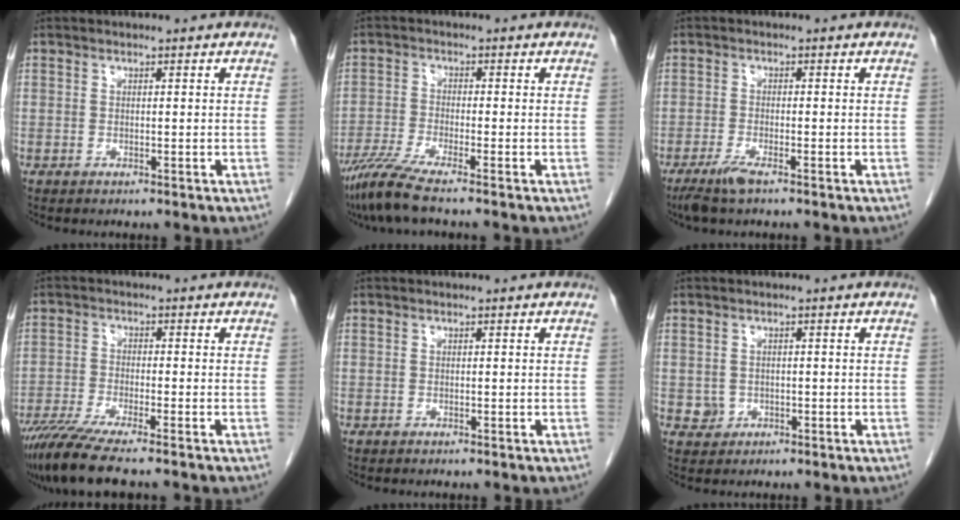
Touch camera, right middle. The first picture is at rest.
{"total": 6.4, "force": [-5.2, -0.8, 3.8], "torque": [-0.073, -0.023, -0.100]}
{"total": 3.2, "force": [-2.3, 0.2, 2.3], "torque": [-0.054, -0.008, -0.046]}
{"total": 8.6, "force": [-6.9, -0.2, 5.1], "torque": [-0.085, -0.025, -0.119]}
{"total": 0.0}
{"total": 1.7, "force": [-0.3, 1.6, 0.4], "torque": [-0.004, 0.004, 0.001]}